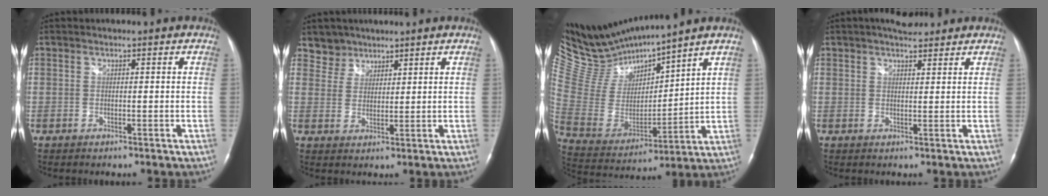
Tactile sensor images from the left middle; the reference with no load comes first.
{"total": 3.9, "force": [3.1, 2.3, -0.7], "torque": [0.022, 0.002, 0.055]}
{"total": 15.6, "force": [14.9, 0.4, 4.6], "torque": [-0.111, -0.010, 0.308]}
{"total": 4.9, "force": [4.0, 1.5, 2.4], "torque": [-0.042, 0.013, 0.062]}